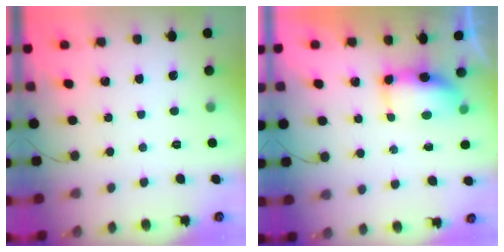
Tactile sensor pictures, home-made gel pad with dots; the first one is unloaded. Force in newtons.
{"total": 6.5, "press": 6.4, "slide": 0.9}